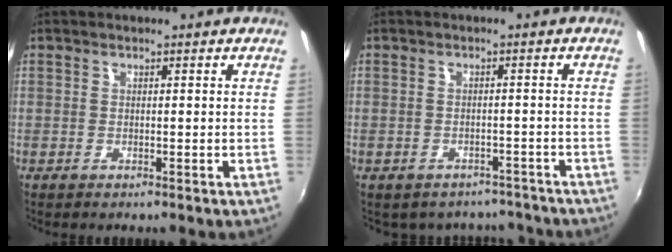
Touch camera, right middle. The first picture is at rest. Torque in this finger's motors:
{"motor_torque": [0.99, -1.14, 0.08, 0.08]}